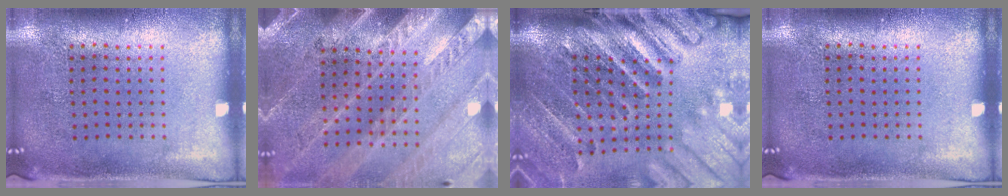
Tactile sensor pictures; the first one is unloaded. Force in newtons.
{"total": 2.9, "press": 2.7, "slide": 1.1}
{"total": 4.3, "press": 3.3, "slide": 2.8}
{"total": 0.0}